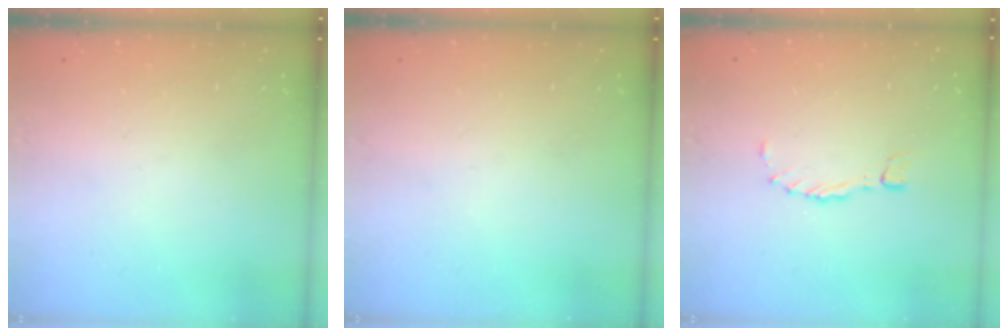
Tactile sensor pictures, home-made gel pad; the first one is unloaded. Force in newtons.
{"total": 0.0}
{"total": 0.8, "press": 0.7, "slide": 0.3}